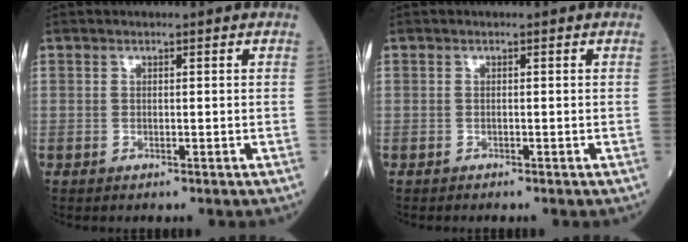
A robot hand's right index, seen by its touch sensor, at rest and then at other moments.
{"total": 0.0}